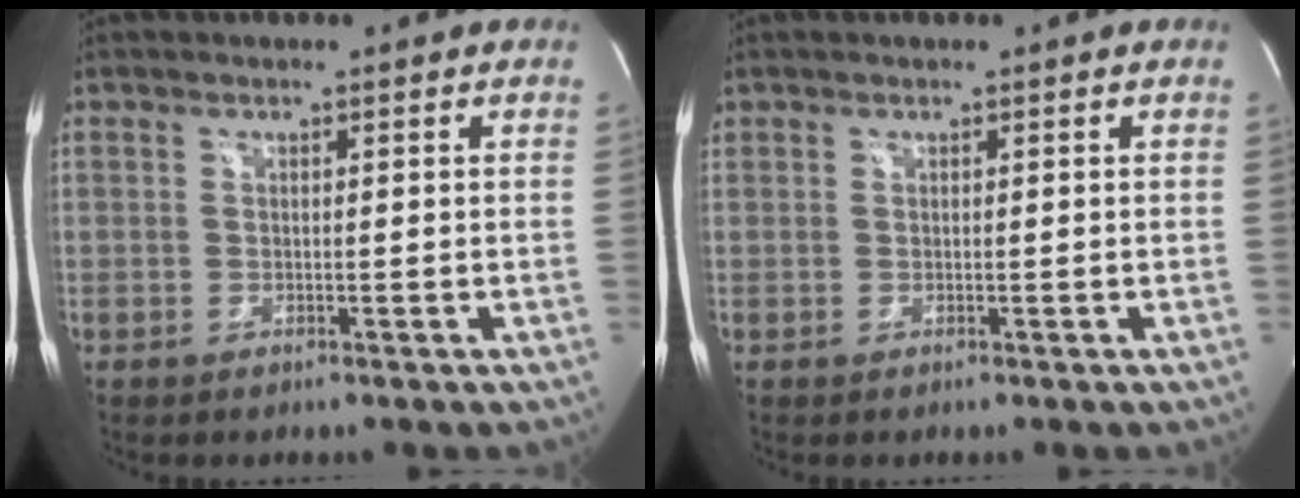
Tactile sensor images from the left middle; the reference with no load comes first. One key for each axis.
{"total": 0.0}